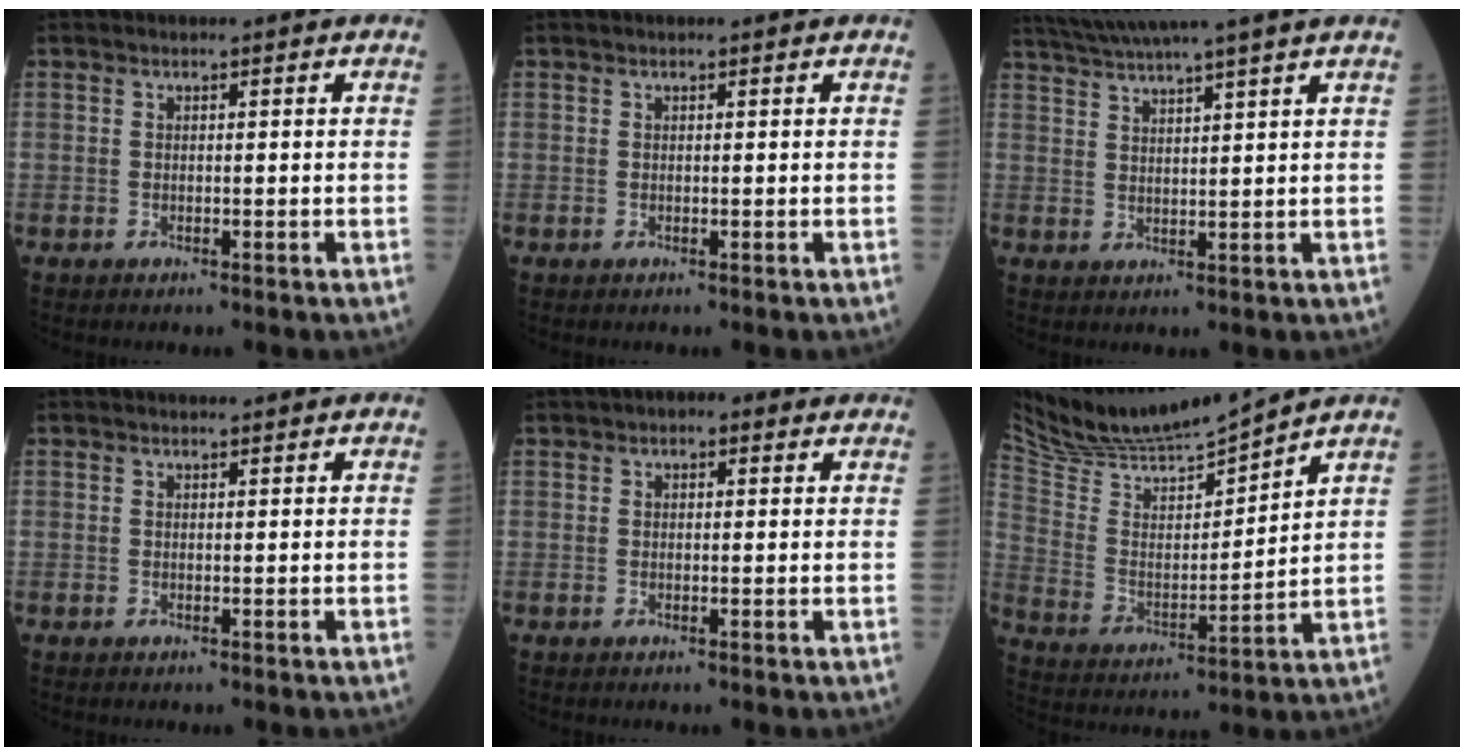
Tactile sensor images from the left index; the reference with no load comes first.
{"total": 0.0}
{"total": 9.9, "force": [8.5, -2.0, 4.6], "torque": [-0.081, 0.019, 0.131]}
{"total": 0.6, "force": [0.6, 0.0, 0.0], "torque": [-0.010, -0.004, 0.010]}
{"total": 3.0, "force": [1.8, 1.6, 1.8], "torque": [-0.029, 0.022, 0.022]}
{"total": 14.0, "force": [13.5, -0.8, 3.7], "torque": [-0.084, 0.001, 0.256]}